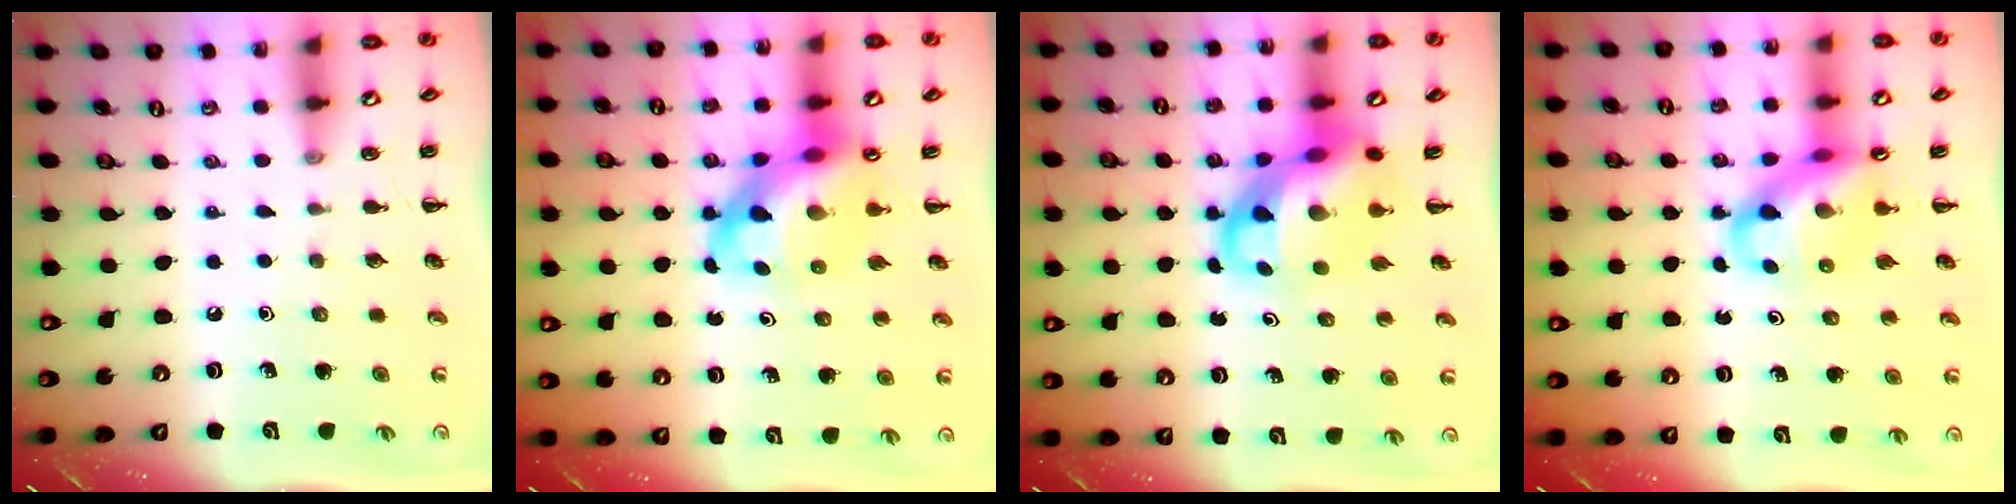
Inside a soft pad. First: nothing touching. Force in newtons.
{"total": 11.8, "press": 11.3, "slide": 3.2}
{"total": 10.7, "press": 10.3, "slide": 2.8}
{"total": 10.2, "press": 9.8, "slide": 2.8}